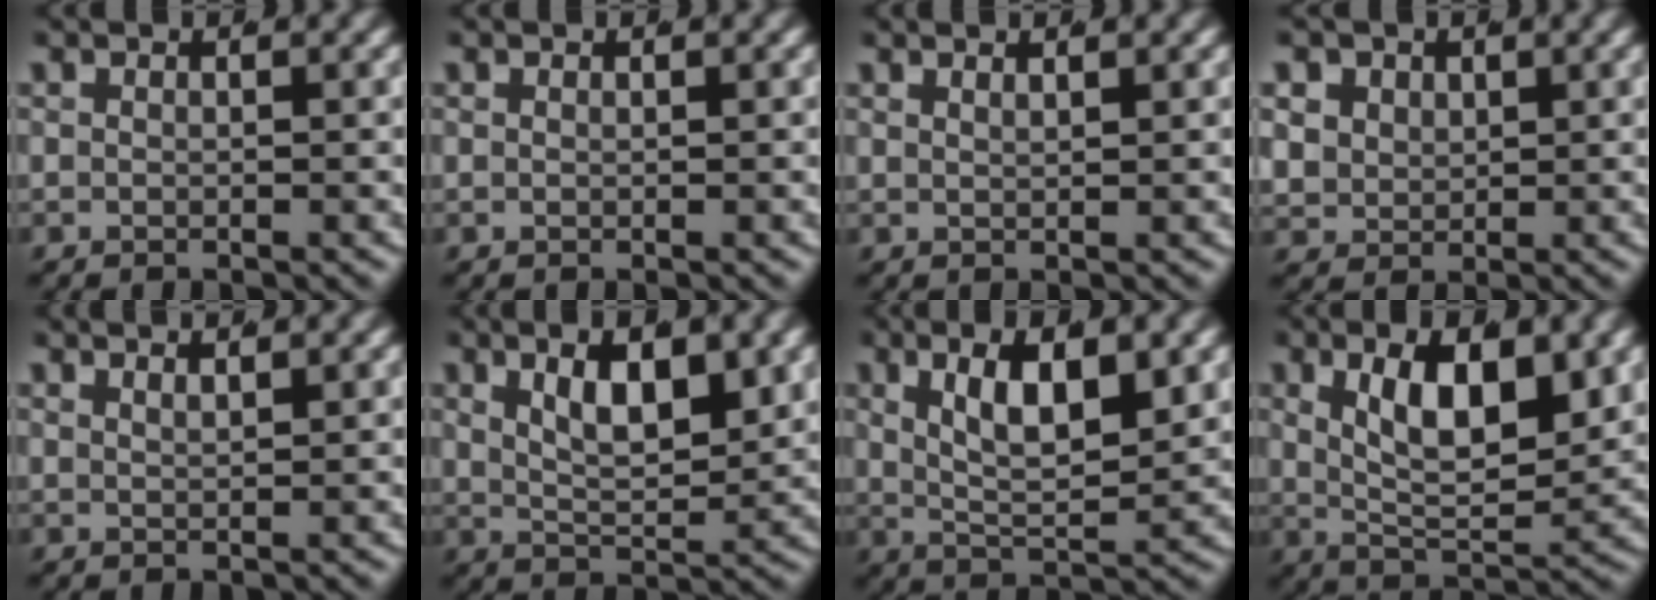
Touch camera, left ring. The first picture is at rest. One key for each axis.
{"total": 0.0}
{"total": 1.9, "fx": 1.5, "fy": 0.7, "fz": 0.9, "tx": -0.008, "ty": 0.006, "tz": 0.022}
{"total": 5.2, "fx": 0.1, "fy": 4.9, "fz": 1.8, "tx": -0.077, "ty": -0.029, "tz": 0.009}
{"total": 2.4, "fx": 1.8, "fy": 0.9, "fz": 1.3, "tx": -0.012, "ty": 0.007, "tz": 0.025}
{"total": 7.0, "fx": 1.7, "fy": 4.2, "fz": 5.4, "tx": -0.092, "ty": -0.010, "tz": 0.024}
{"total": 7.0, "fx": 1.2, "fy": 3.9, "fz": 5.7, "tx": -0.112, "ty": -0.021, "tz": 0.025}
{"total": 8.8, "fx": 1.4, "fy": 5.1, "fz": 7.0, "tx": -0.130, "ty": -0.026, "tz": 0.027}